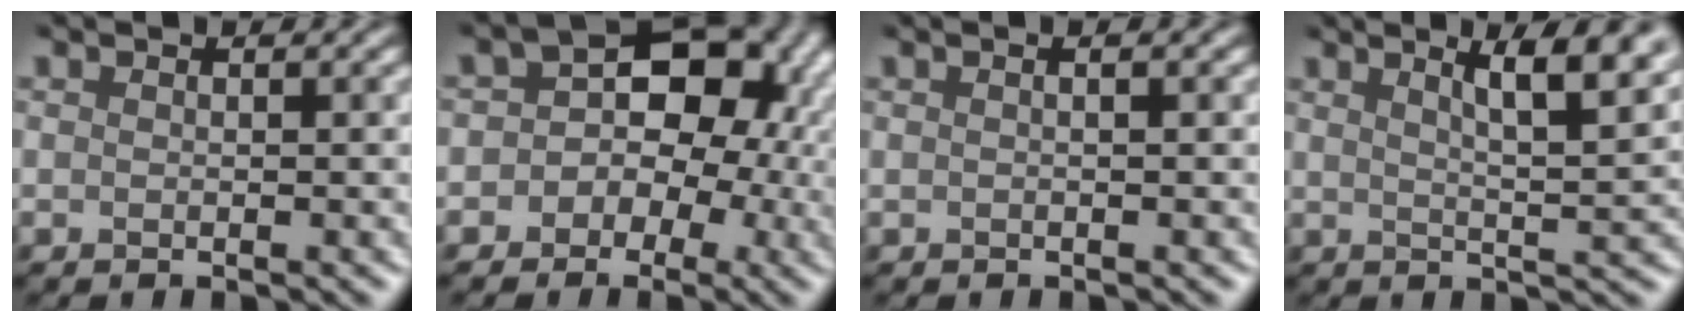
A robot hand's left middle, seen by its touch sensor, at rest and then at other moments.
{"total": 11.3, "force": [-0.5, 9.2, 6.6], "torque": [-0.029, 0.042, -0.053]}
{"total": 0.9, "force": [0.3, 0.3, 0.8], "torque": [-0.011, -0.001, 0.000]}
{"total": 7.9, "force": [4.2, 2.1, 6.3], "torque": [-0.051, 0.033, 0.038]}